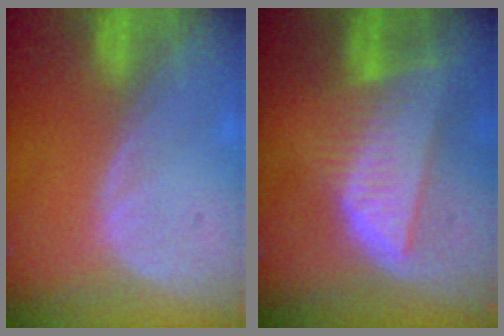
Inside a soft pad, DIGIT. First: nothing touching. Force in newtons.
{"total": 8.3, "press": 7.3, "slide": 4.0}